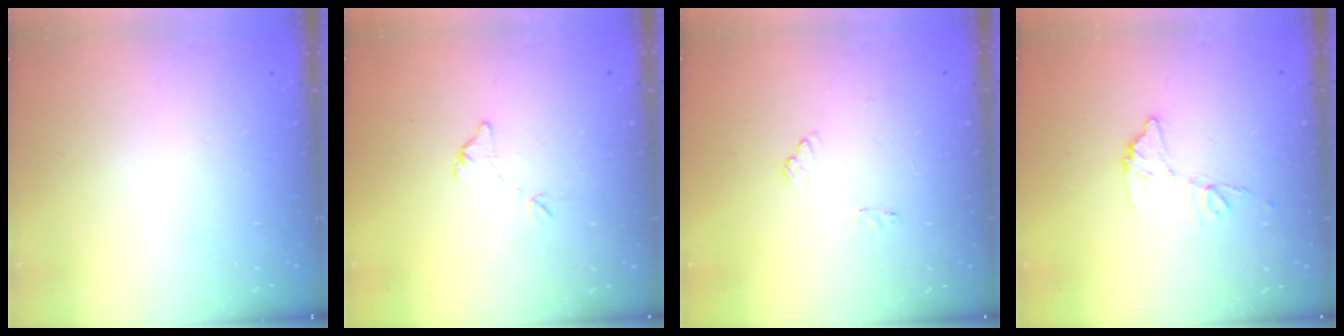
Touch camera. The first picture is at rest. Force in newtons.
{"total": 6.1, "press": 6.1, "slide": 0.3}
{"total": 6.9, "press": 6.9, "slide": 0.5}
{"total": 8.6, "press": 8.6, "slide": 0.2}